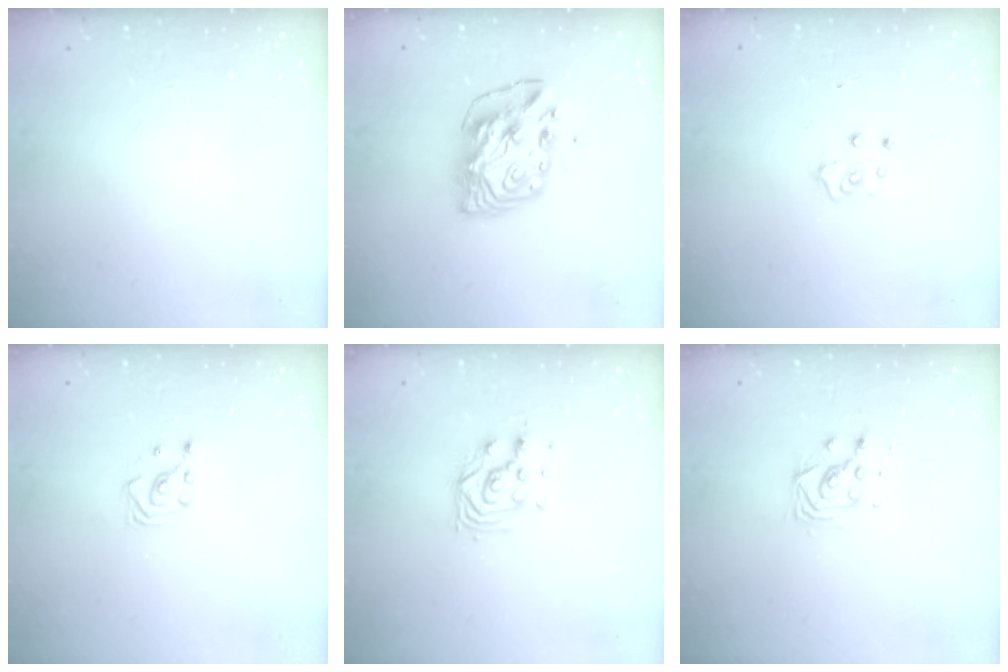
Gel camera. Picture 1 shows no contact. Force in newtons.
{"total": 8.5, "press": 8.4, "slide": 1.3}
{"total": 5.7, "press": 5.7, "slide": 0.5}
{"total": 3.2, "press": 3.2, "slide": 0.4}
{"total": 8.8, "press": 8.8, "slide": 0.7}
{"total": 6.1, "press": 6.1, "slide": 0.5}